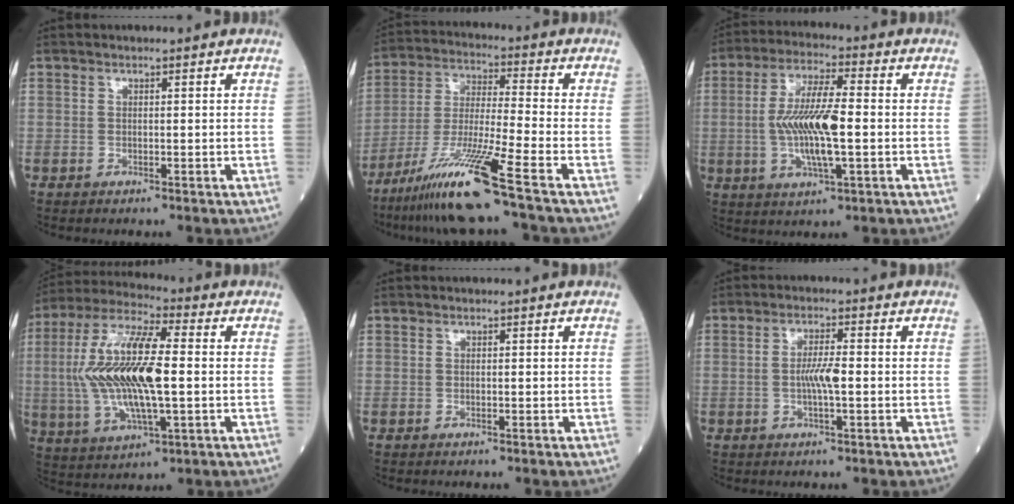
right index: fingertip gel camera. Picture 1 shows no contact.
{"total": 13.6, "force": [-9.1, -2.0, 9.9], "torque": [-0.202, -0.036, -0.167]}
{"total": 11.2, "force": [-0.9, 2.0, 11.0], "torque": [-0.219, 0.001, -0.017]}
{"total": 16.9, "force": [-0.3, 4.2, 16.4], "torque": [-0.348, 0.008, -0.002]}
{"total": 0.0}
{"total": 3.6, "force": [-0.4, 0.2, 3.6], "torque": [-0.071, 0.000, -0.007]}